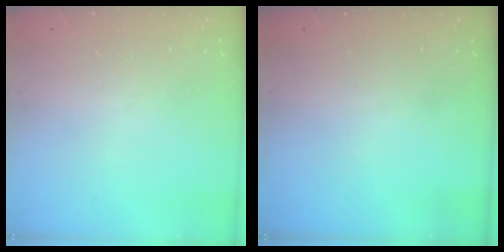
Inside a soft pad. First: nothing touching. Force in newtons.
{"total": 0.0}